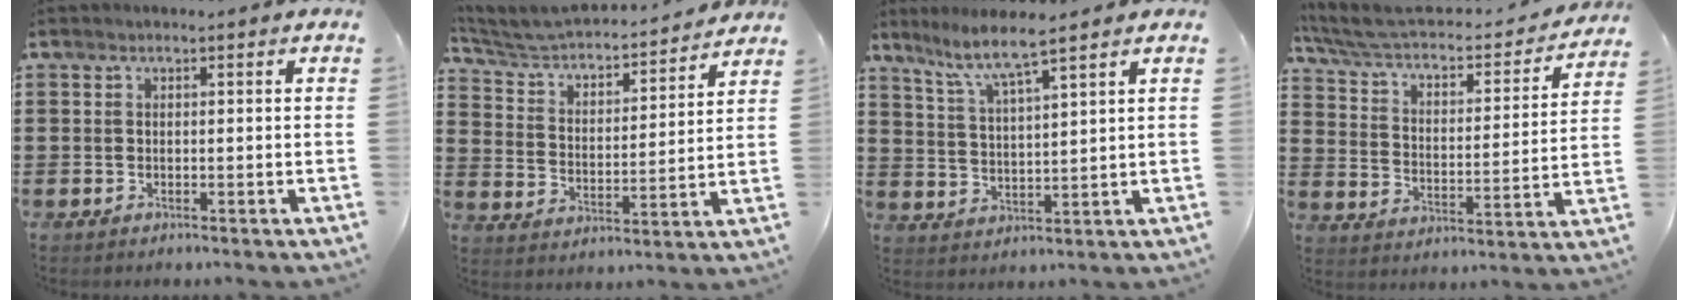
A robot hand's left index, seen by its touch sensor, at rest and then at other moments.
{"total": 3.7, "force": [3.5, 0.7, 0.9], "torque": [-0.041, -0.033, 0.049]}
{"total": 5.3, "force": [4.4, -0.3, 3.0], "torque": [-0.076, -0.022, 0.073]}
{"total": 5.5, "force": [4.4, 1.5, 2.8], "torque": [-0.074, -0.034, 0.071]}